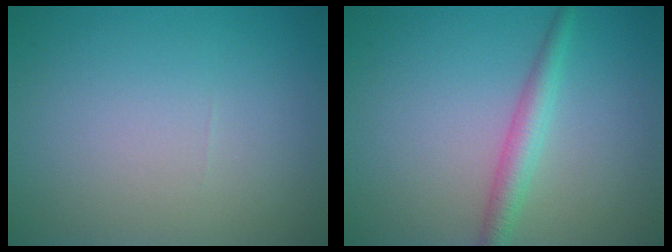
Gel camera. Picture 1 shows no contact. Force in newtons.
{"total": 2.5, "press": 2.5, "slide": 0.1}